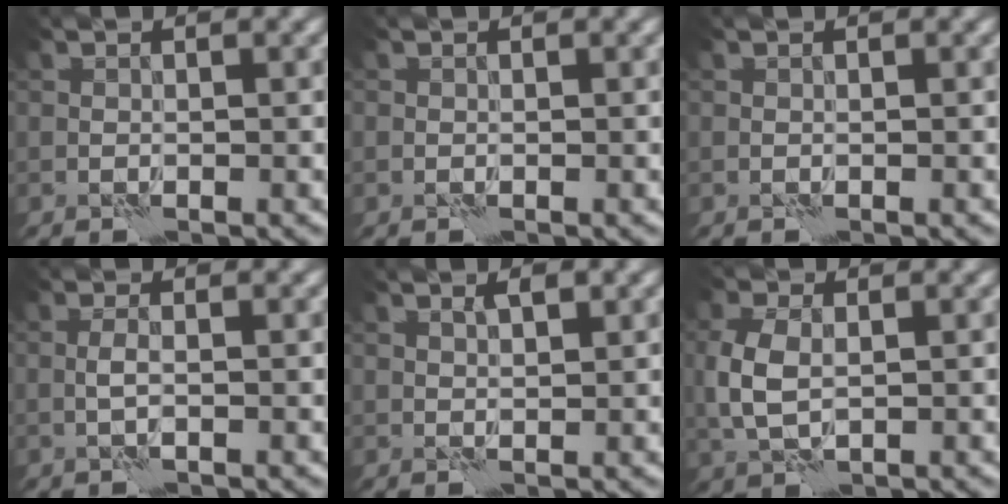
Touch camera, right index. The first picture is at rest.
{"total": 0.0}
{"total": 0.0}
{"total": 1.1, "force": [-0.2, 0.1, 1.1], "torque": [-0.028, 0.001, -0.008]}
{"total": 1.3, "force": [0.8, 0.4, 0.9], "torque": [-0.018, -0.003, 0.015]}
{"total": 4.1, "force": [0.1, 2.7, 3.1], "torque": [-0.086, -0.002, 0.001]}